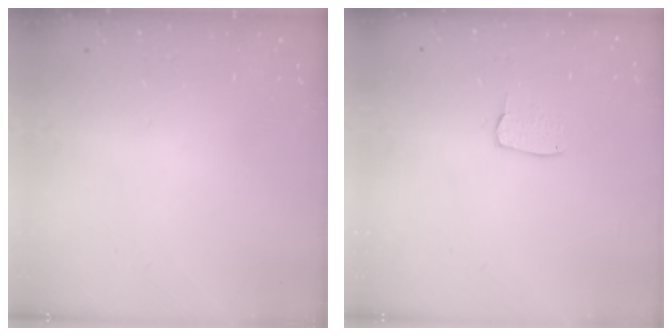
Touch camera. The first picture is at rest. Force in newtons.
{"total": 4.8, "press": 4.8, "slide": 0.3}